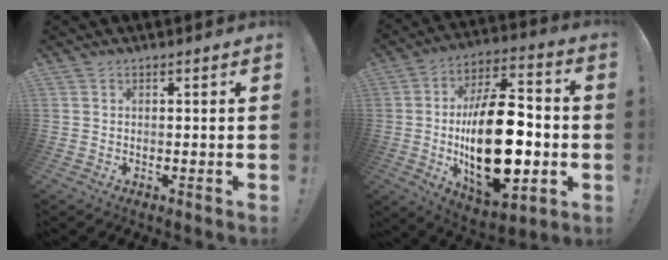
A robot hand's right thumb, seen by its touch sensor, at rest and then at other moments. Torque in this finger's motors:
{"motor_torque": [0.30, 2.43, 2.77, 0.00, 0.91]}